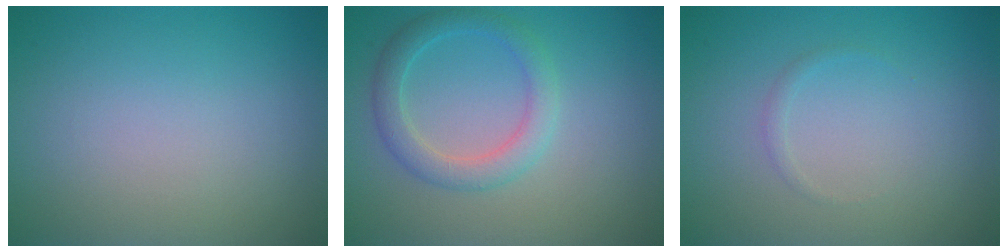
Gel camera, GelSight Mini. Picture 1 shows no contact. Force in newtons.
{"total": 3.0, "press": 3.0, "slide": 0.2}
{"total": 0.6, "press": 0.6, "slide": 0.1}